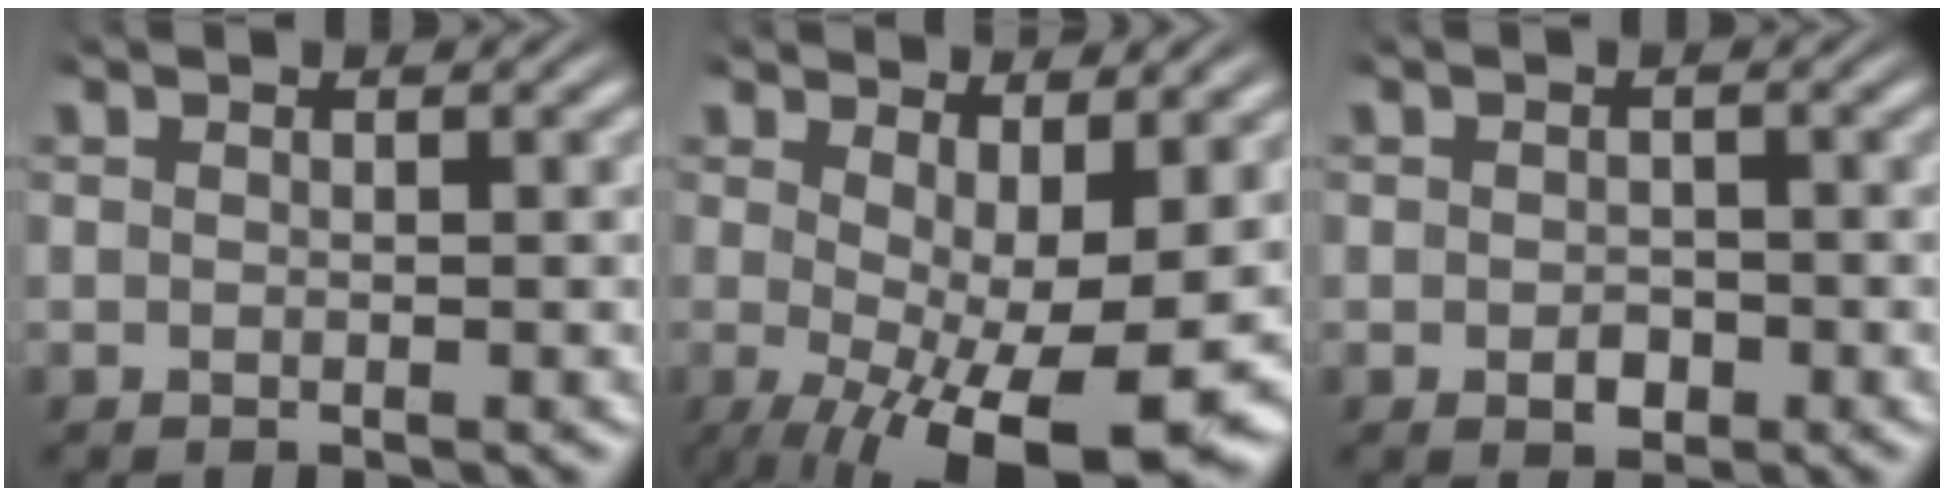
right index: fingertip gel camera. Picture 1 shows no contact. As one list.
[{"total": 9.6, "force": [-4.0, 3.5, 8.0], "torque": [-0.124, -0.048, -0.037]}, {"total": 1.1, "force": [-0.6, 0.7, 0.5], "torque": [-0.003, -0.005, -0.007]}]